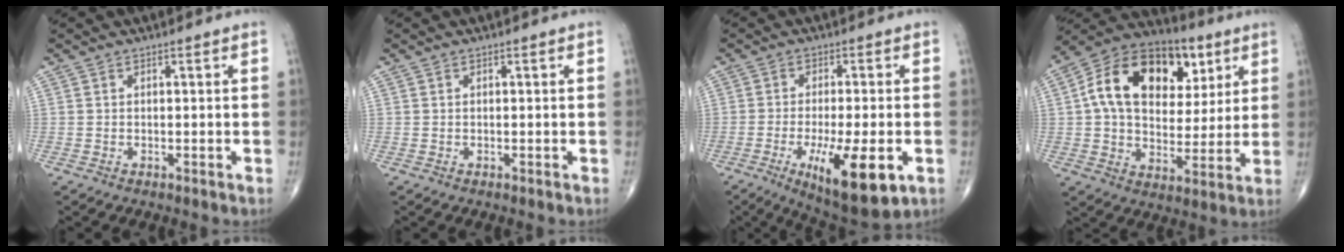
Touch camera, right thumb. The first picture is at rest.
{"total": 0.0}
{"total": 14.1, "force": [-4.9, 4.0, 12.6], "torque": [-0.205, -0.013, -0.067]}
{"total": 21.5, "force": [6.4, 14.1, 15.0], "torque": [-0.220, 0.007, 0.098]}